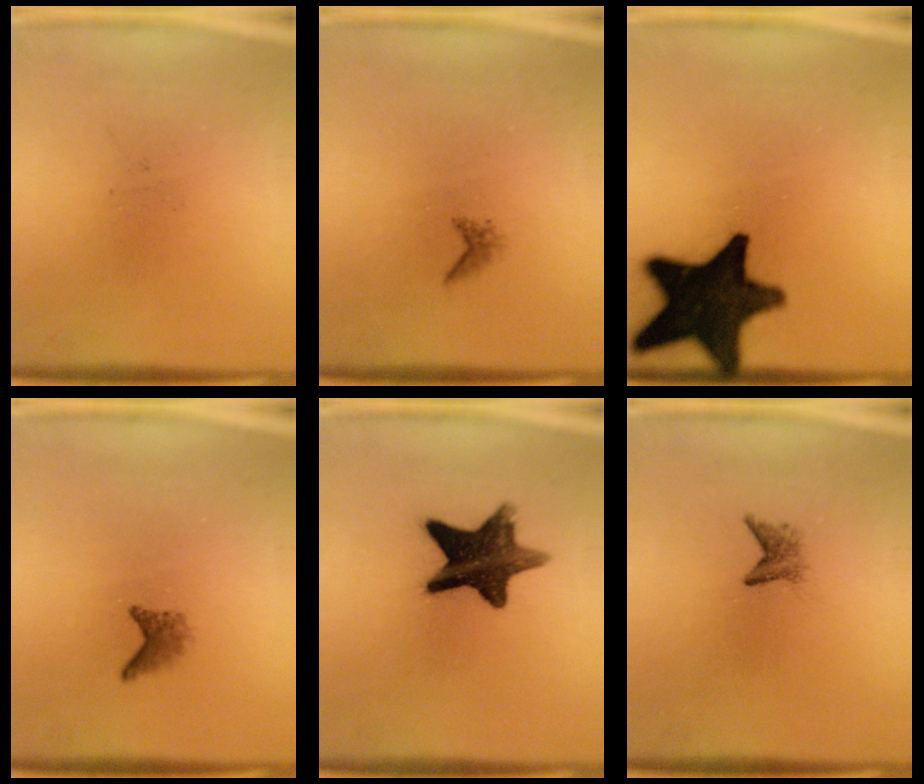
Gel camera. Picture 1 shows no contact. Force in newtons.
{"total": 0.9}
{"total": 19.3}
{"total": 1.7}
{"total": 13.0}
{"total": 1.8}